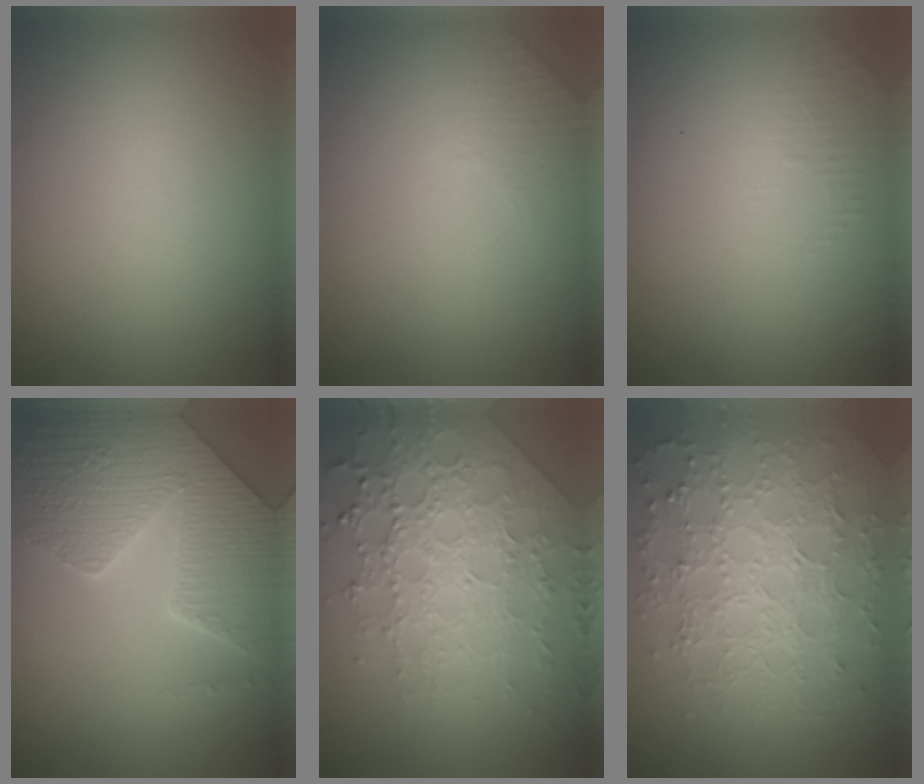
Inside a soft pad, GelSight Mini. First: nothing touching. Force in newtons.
{"total": 1.3, "press": 1.2, "slide": 0.3}
{"total": 1.3, "press": 1.2, "slide": 0.3}
{"total": 7.7, "press": 6.1, "slide": 4.6}
{"total": 7.8, "press": 5.6, "slide": 5.5}
{"total": 7.7, "press": 5.4, "slide": 5.4}